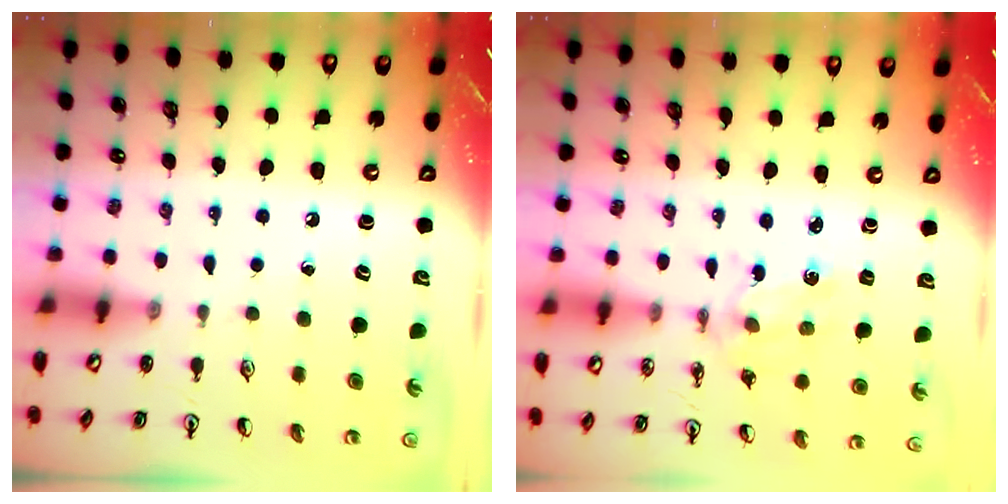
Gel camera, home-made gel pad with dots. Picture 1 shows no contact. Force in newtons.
{"total": 2.7, "press": 2.7, "slide": 0.3}